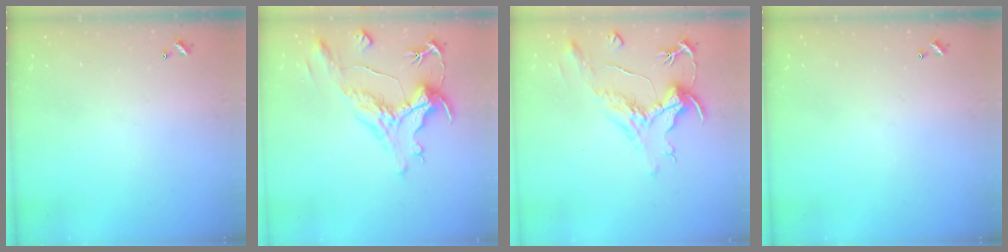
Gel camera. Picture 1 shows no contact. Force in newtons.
{"total": 1.9, "press": 0.8, "slide": 1.8}
{"total": 1.9, "press": 1.4, "slide": 1.2}
{"total": 0.0}